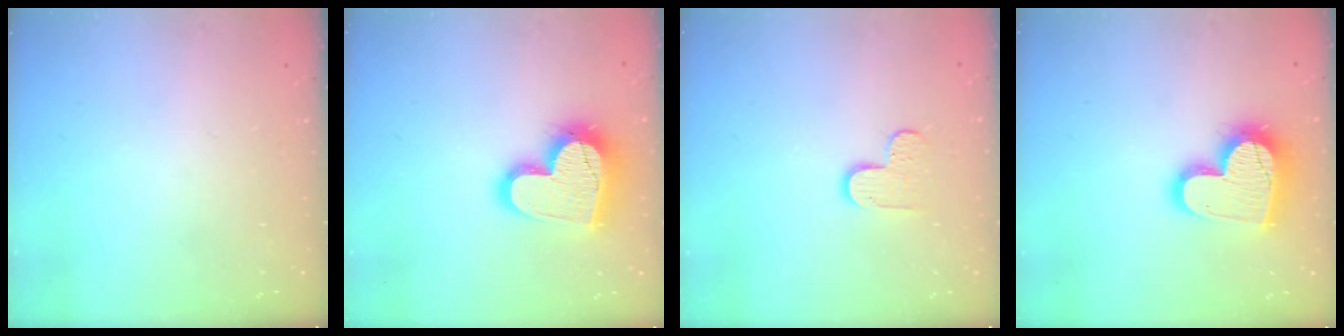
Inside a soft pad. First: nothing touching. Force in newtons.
{"total": 18.6, "press": 18.5, "slide": 1.5}
{"total": 4.9, "press": 4.9, "slide": 0.2}
{"total": 17.4, "press": 17.3, "slide": 1.3}